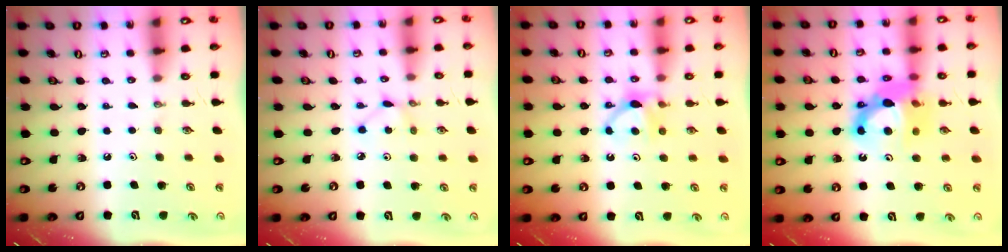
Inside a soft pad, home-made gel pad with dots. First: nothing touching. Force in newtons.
{"total": 2.1, "press": 2.1, "slide": 0.1}
{"total": 5.9, "press": 5.8, "slide": 0.8}
{"total": 13.1, "press": 13.1, "slide": 1.2}